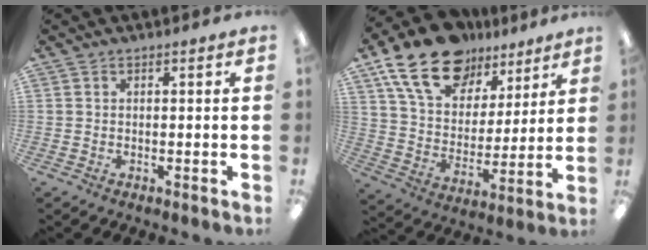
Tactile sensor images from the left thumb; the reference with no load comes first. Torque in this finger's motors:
{"motor_torque": [0.67, 0.40, 1.62, -1.15, 0.32]}